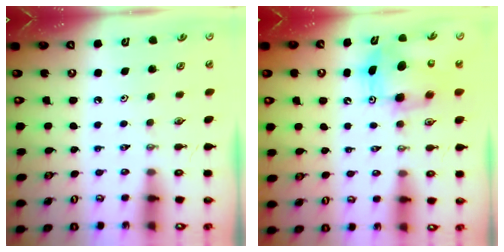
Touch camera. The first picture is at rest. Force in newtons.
{"total": 9.0, "press": 8.8, "slide": 2.0}